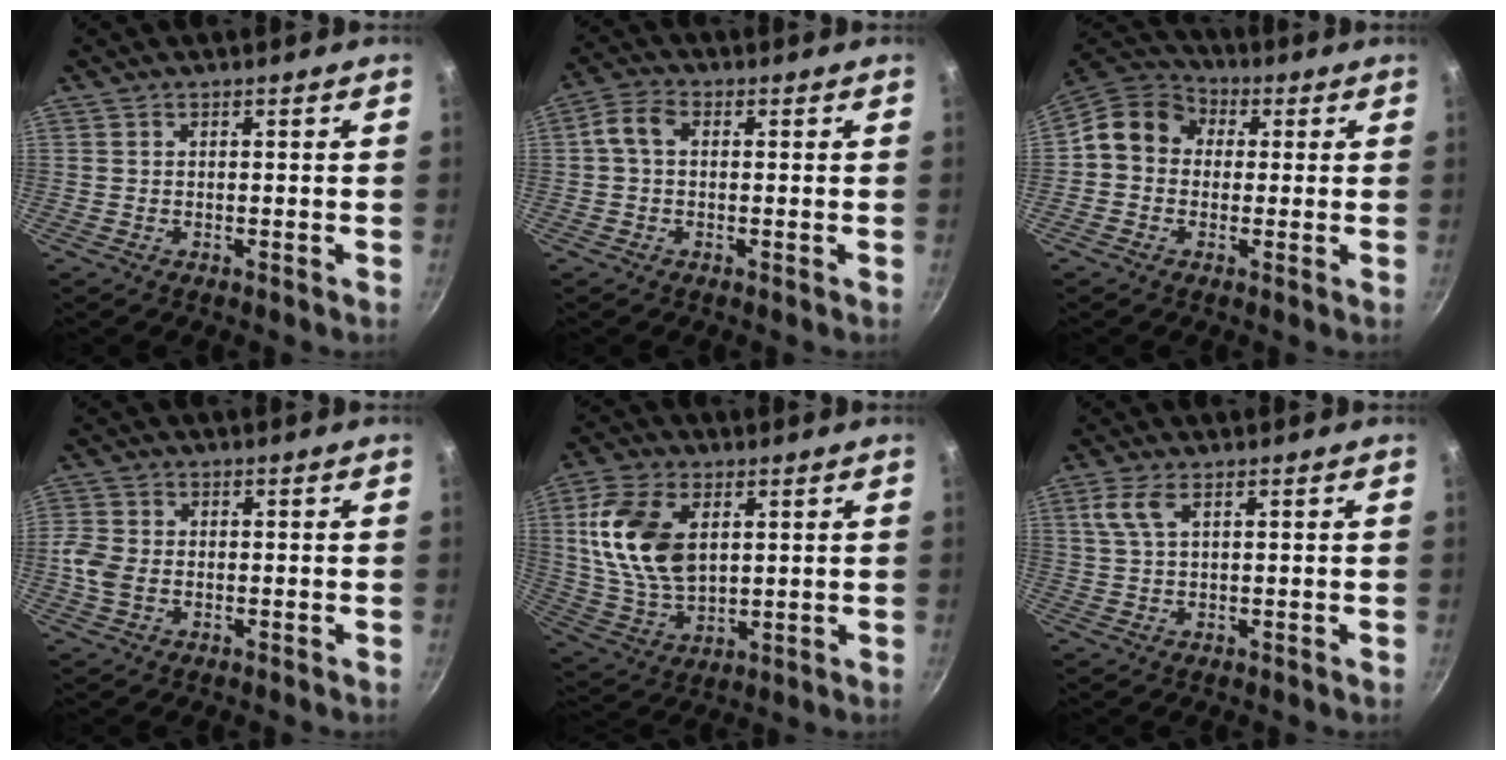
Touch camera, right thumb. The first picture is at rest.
{"total": 4.4, "force": [0.3, 3.0, 3.2], "torque": [-0.068, 0.018, -0.003]}
{"total": 10.2, "force": [0.8, 8.8, 5.1], "torque": [-0.060, 0.027, -0.012]}
{"total": 5.0, "force": [-0.9, 3.7, 3.3], "torque": [-0.073, 0.008, -0.022]}
{"total": 15.8, "force": [3.8, 9.8, 11.8], "torque": [-0.209, -0.011, 0.080]}
{"total": 4.0, "force": [1.6, 1.6, 3.3], "torque": [-0.074, 0.007, 0.033]}